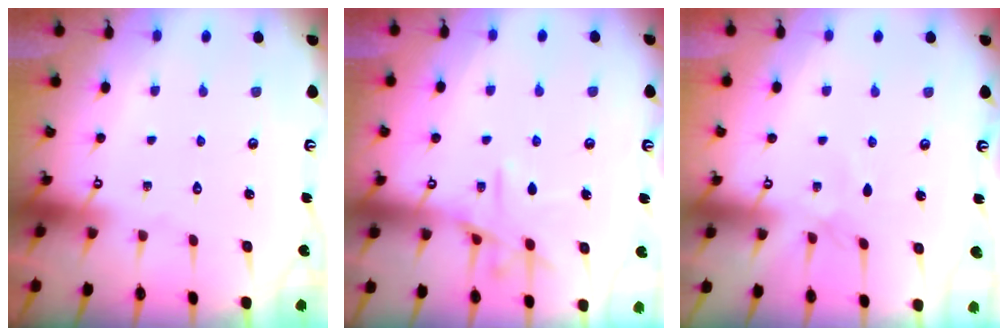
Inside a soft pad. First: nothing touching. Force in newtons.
{"total": 11.0, "press": 10.9, "slide": 0.7}
{"total": 1.7, "press": 1.7, "slide": 0.4}